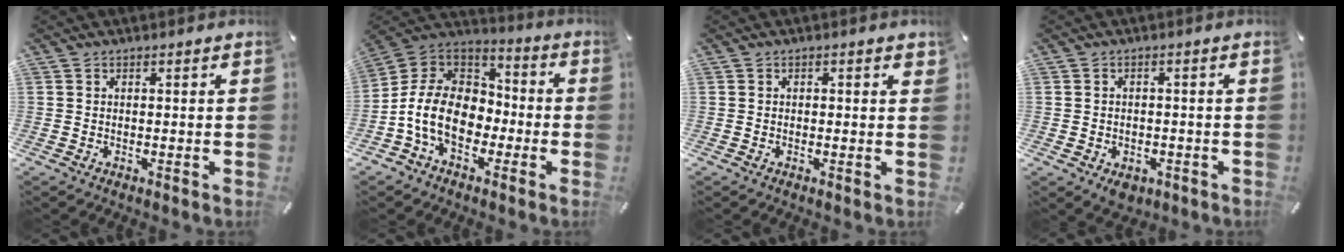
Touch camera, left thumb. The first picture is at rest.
{"total": 14.6, "force": [-5.3, 10.7, 8.4], "torque": [-0.194, 0.030, -0.100]}
{"total": 0.7, "force": [0.1, 0.4, 0.6], "torque": [-0.011, 0.004, 0.001]}
{"total": 3.7, "force": [-1.6, 2.8, 1.7], "torque": [-0.019, 0.006, -0.029]}